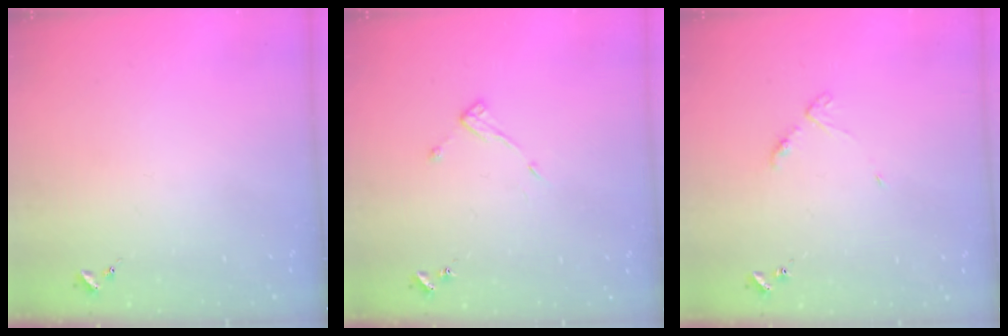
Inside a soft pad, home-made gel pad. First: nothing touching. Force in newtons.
{"total": 7.1, "press": 7.1, "slide": 0.5}
{"total": 4.4, "press": 4.3, "slide": 0.5}